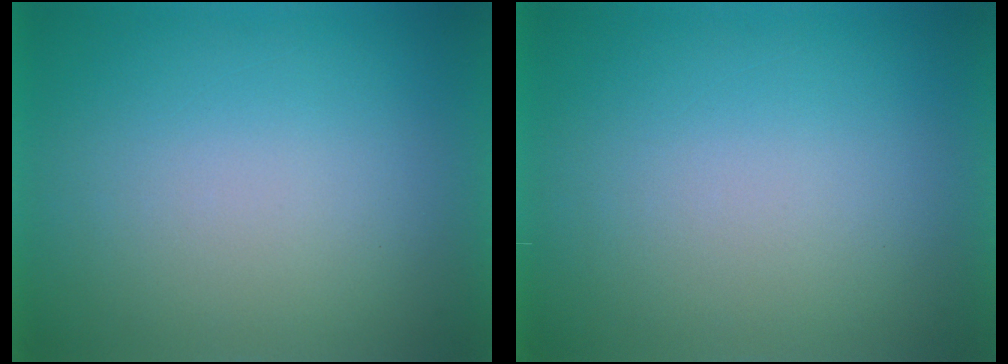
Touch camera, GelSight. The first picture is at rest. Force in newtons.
{"total": 1.1}